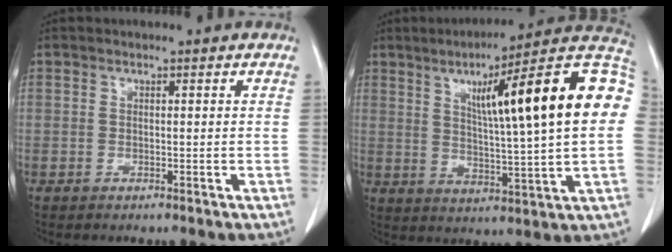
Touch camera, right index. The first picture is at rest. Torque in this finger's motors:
{"motor_torque": [2.02, 0.12, 0.71, 0.20]}